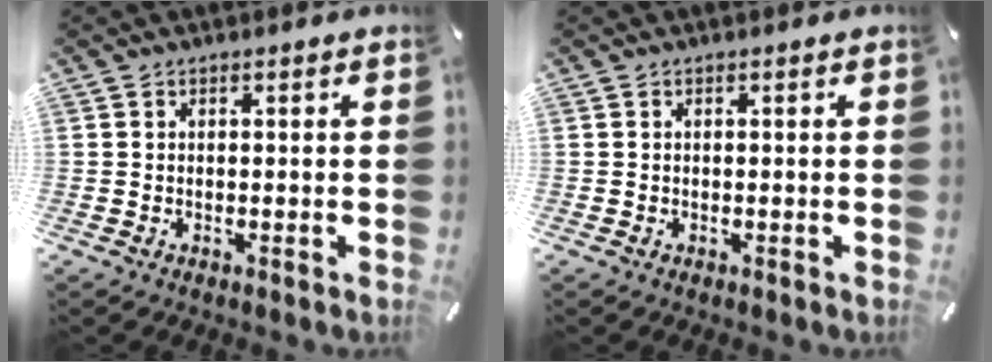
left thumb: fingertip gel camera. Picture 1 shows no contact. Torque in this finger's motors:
{"motor_torque": [0.00, 0.00, -0.04, 0.02, 0.00]}